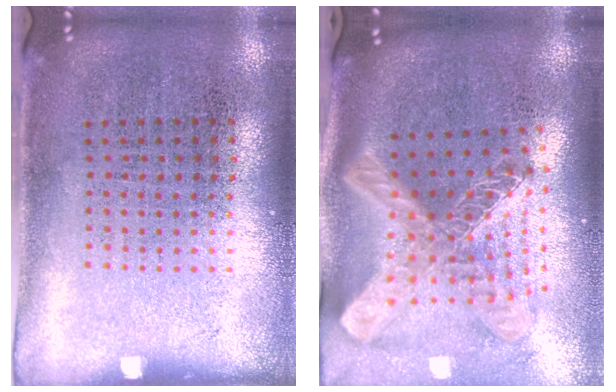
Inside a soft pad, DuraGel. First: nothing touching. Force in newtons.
{"total": 2.8, "press": 2.0, "slide": 1.9}